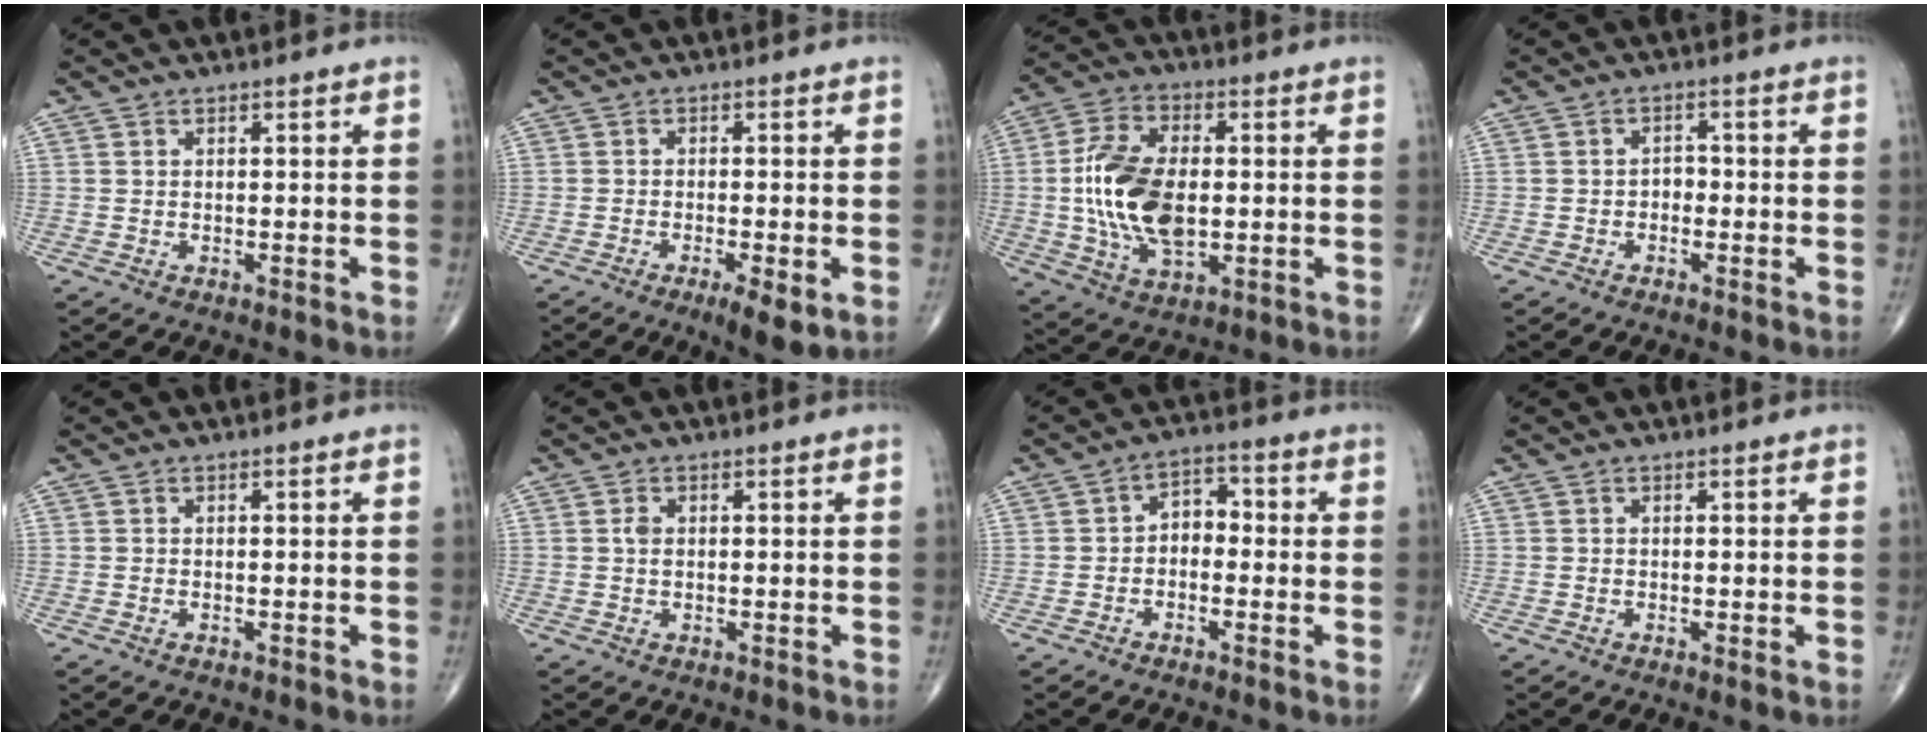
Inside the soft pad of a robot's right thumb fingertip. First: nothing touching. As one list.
[{"total": 5.5, "force": [-2.2, 1.4, 4.9], "torque": [-0.078, -0.009, -0.033]}, {"total": 16.0, "force": [-0.4, 9.0, 13.3], "torque": [-0.254, 0.005, -0.005]}, {"total": 2.0, "force": [-0.8, 1.5, 1.1], "torque": [-0.004, 0.009, -0.020]}, {"total": 0.0}, {"total": 1.3, "force": [0.1, 0.9, 0.9], "torque": [-0.015, 0.002, 0.000]}, {"total": 4.7, "force": [-0.8, 3.3, 3.2], "torque": [-0.030, 0.027, -0.029]}, {"total": 0.5, "force": [-0.1, 0.1, 0.5], "torque": [-0.013, -0.002, -0.003]}]